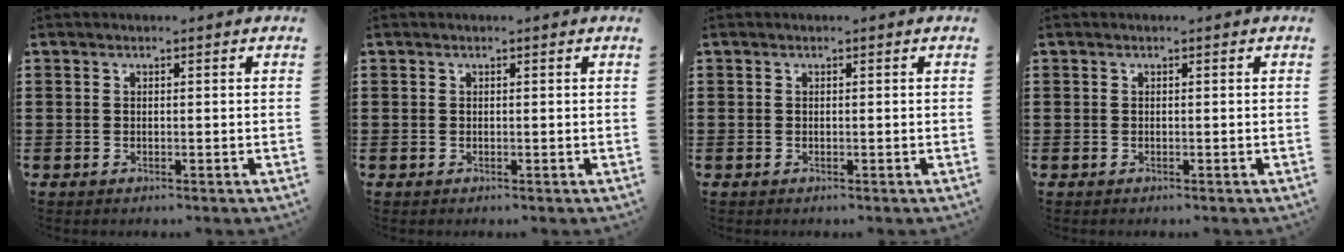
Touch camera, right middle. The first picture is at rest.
{"total": 0.0}
{"total": 0.0}
{"total": 0.0}